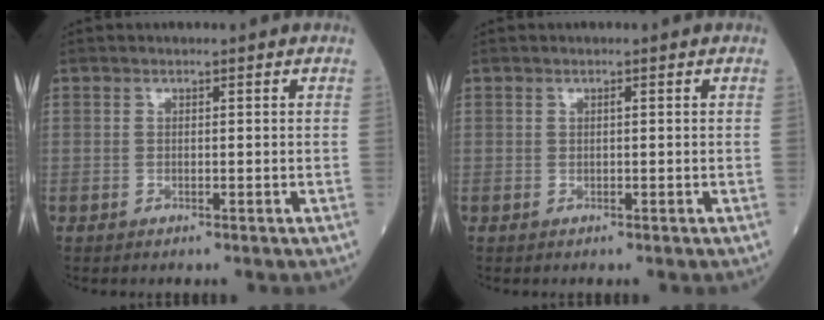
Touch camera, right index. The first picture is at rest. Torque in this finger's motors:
{"motor_torque": [0.21, 0.07, -0.02, 0.01]}